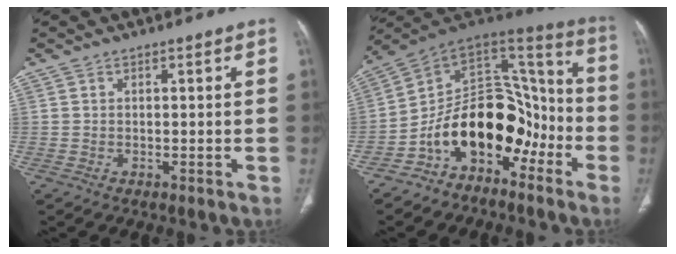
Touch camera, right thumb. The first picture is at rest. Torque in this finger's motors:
{"motor_torque": [2.63, 2.38, 1.56, -1.21, 0.18]}